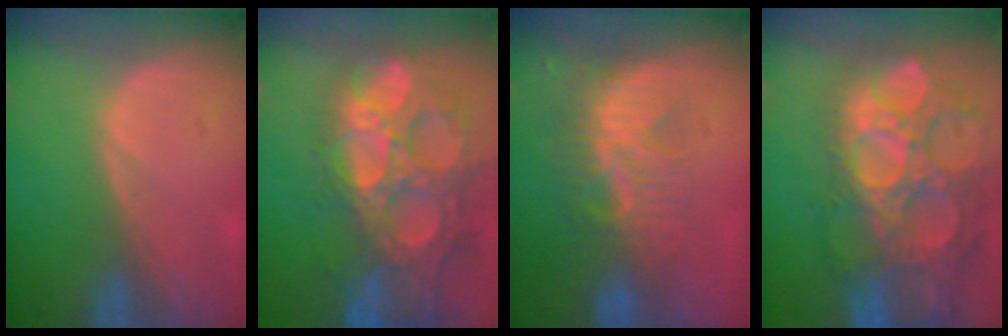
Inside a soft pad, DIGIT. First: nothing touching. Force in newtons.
{"total": 15.1, "press": 12.5, "slide": 8.5}
{"total": 8.6, "press": 7.6, "slide": 4.1}
{"total": 15.6, "press": 12.9, "slide": 8.8}